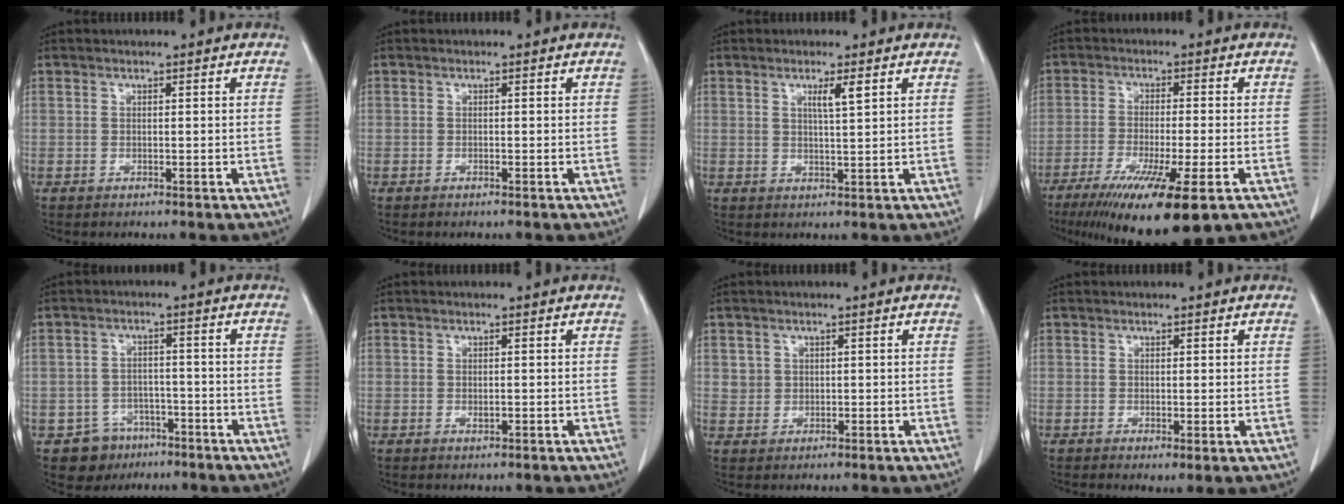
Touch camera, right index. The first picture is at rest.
{"total": 0.0}
{"total": 2.7, "force": [1.3, -0.1, 2.4], "torque": [-0.045, -0.001, 0.024]}
{"total": 15.1, "force": [-9.4, 1.4, 11.8], "torque": [-0.178, -0.042, -0.149]}
{"total": 5.9, "force": [-3.5, 4.7, 0.3], "torque": [0.001, 0.012, -0.049]}
{"total": 0.6, "force": [-0.1, 0.3, 0.6], "torque": [-0.011, -0.001, -0.001]}
{"total": 1.9, "force": [0.7, 1.8, 0.1], "torque": [0.007, 0.003, 0.009]}
{"total": 1.5, "force": [-0.1, 0.5, 1.4], "torque": [-0.024, -0.007, 0.001]}